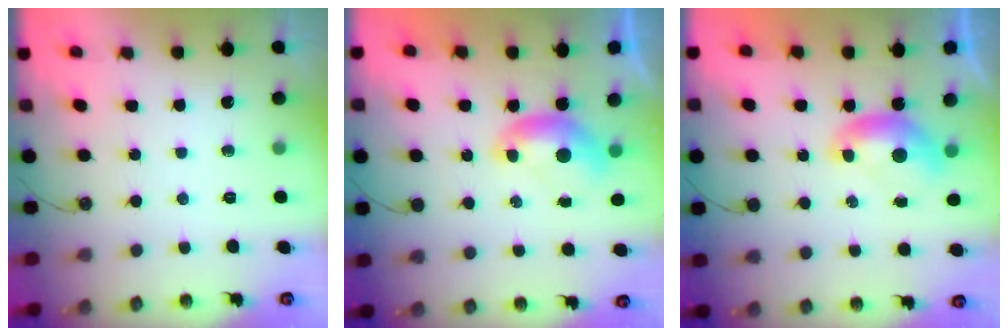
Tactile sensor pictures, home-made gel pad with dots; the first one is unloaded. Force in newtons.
{"total": 0.0}
{"total": 0.0}